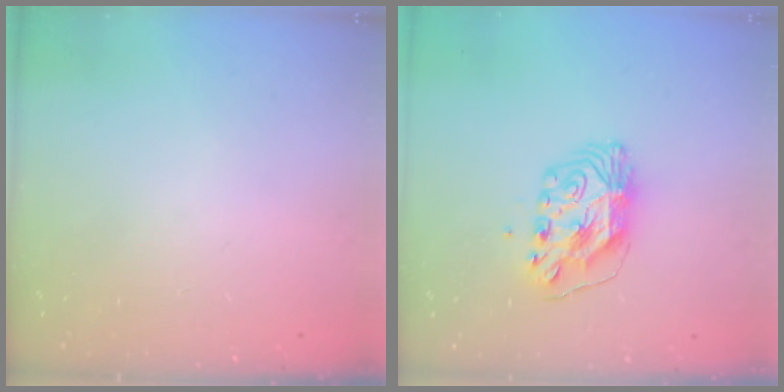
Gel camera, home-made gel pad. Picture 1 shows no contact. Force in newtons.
{"total": 9.6, "press": 9.6, "slide": 0.9}